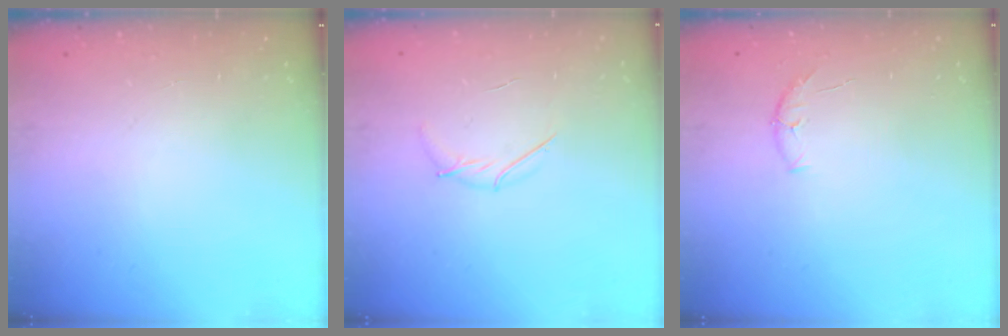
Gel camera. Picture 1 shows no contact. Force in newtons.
{"total": 4.1, "press": 4.0, "slide": 1.0}
{"total": 5.6, "press": 5.5, "slide": 1.1}